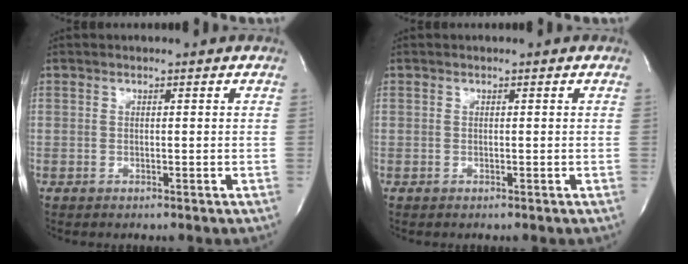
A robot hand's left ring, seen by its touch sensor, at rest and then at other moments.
{"total": 0.0}